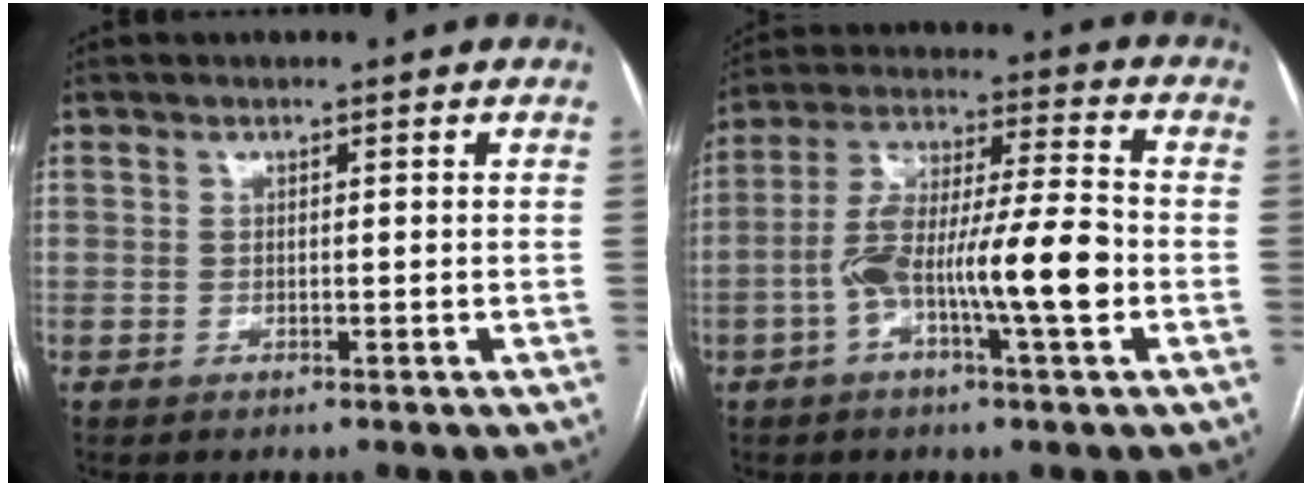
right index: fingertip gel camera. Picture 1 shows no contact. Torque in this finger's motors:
{"motor_torque": [1.09, 0.25, 0.42, 0.21]}